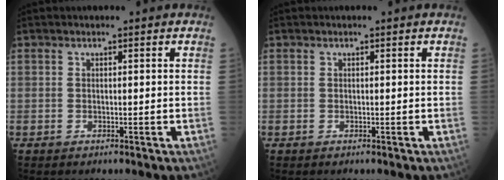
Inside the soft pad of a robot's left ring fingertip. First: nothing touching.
{"total": 0.0}